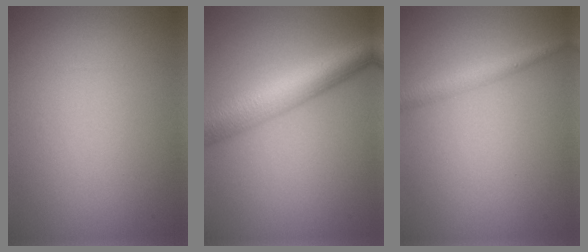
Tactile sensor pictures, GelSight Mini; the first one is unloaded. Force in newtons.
{"total": 6.9, "press": 6.9, "slide": 0.2}
{"total": 2.0, "press": 2.0, "slide": 0.0}